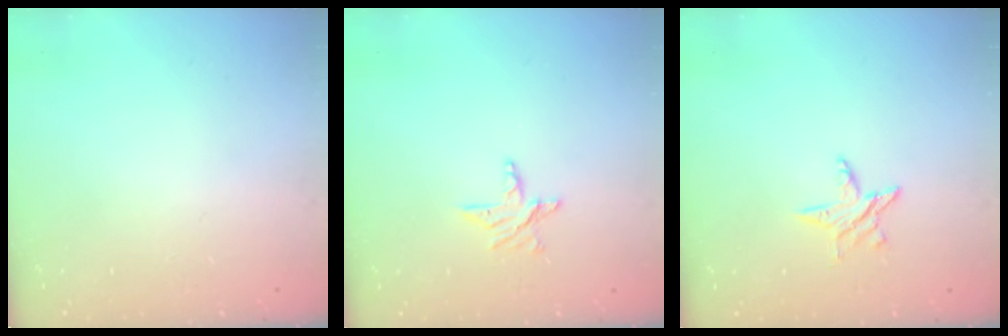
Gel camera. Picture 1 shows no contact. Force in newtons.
{"total": 5.6, "press": 5.5, "slide": 0.5}
{"total": 5.3, "press": 5.3, "slide": 0.6}